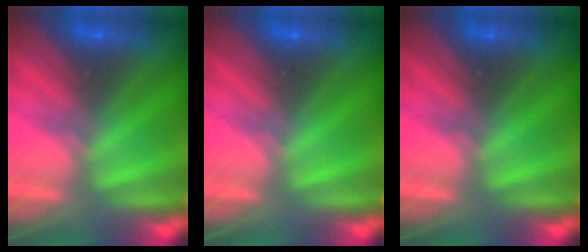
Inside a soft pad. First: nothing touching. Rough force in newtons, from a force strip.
{"total": 0.0}
{"total": 0.0}